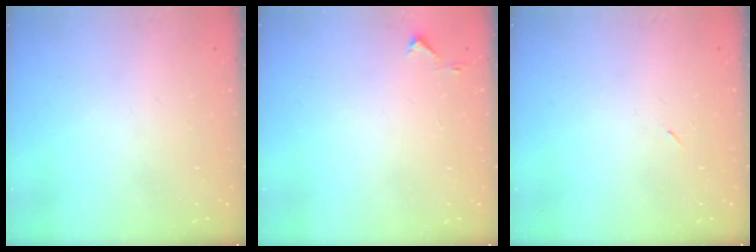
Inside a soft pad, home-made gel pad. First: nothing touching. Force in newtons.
{"total": 3.1, "press": 3.0, "slide": 0.3}
{"total": 2.2, "press": 1.9, "slide": 1.2}